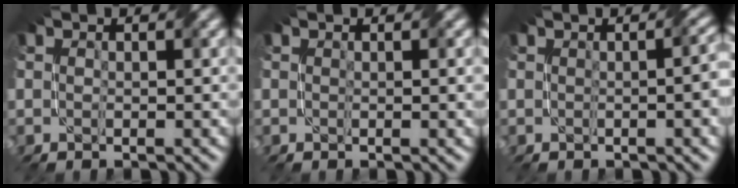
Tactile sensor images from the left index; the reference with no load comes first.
{"total": 0.9, "force": [0.3, 0.2, 0.8], "torque": [-0.011, -0.001, 0.006]}
{"total": 4.3, "force": [0.2, 1.7, 3.9], "torque": [-0.021, 0.014, 0.004]}